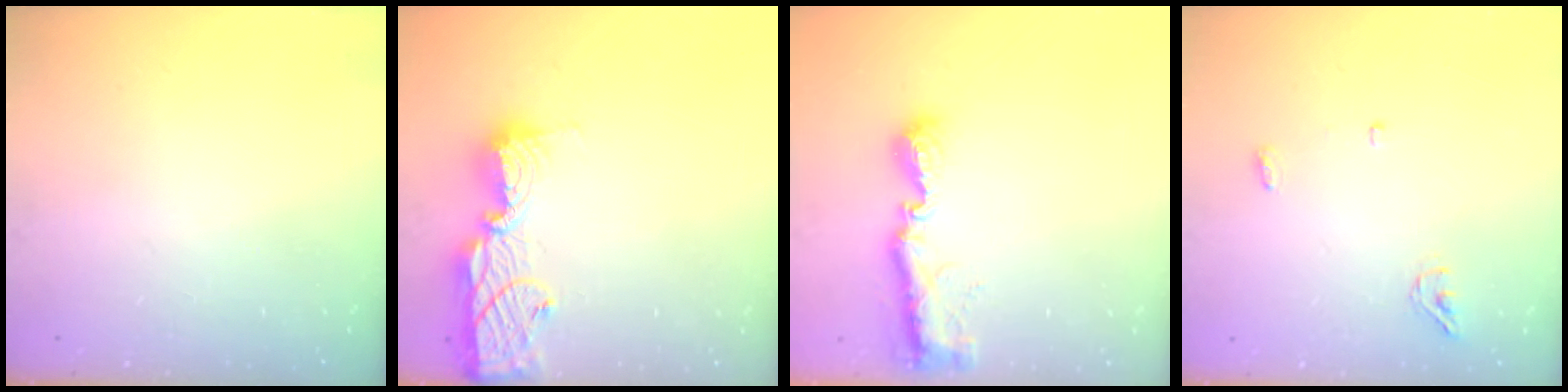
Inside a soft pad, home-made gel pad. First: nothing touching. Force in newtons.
{"total": 13.6, "press": 13.5, "slide": 1.0}
{"total": 9.2, "press": 9.2, "slide": 0.4}
{"total": 4.3, "press": 4.0, "slide": 1.4}